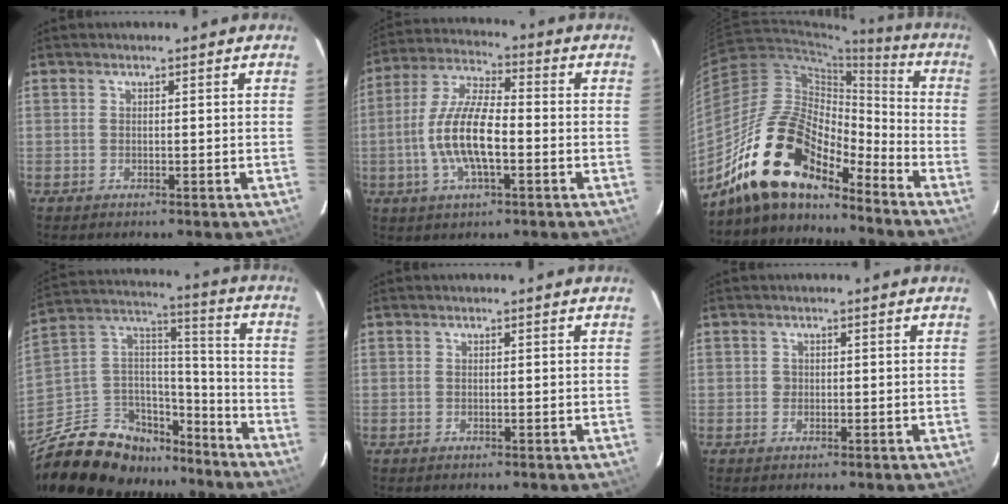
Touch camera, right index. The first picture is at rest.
{"total": 12.6, "force": [-2.8, 4.3, 11.5], "torque": [-0.238, 0.001, -0.054]}
{"total": 18.3, "force": [-14.3, 6.6, 9.3], "torque": [-0.169, 0.007, -0.272]}
{"total": 24.1, "force": [-17.1, 13.4, 10.4], "torque": [-0.239, 0.062, -0.264]}
{"total": 0.0}
{"total": 0.8, "force": [-0.1, 0.8, 0.0], "torque": [0.005, 0.001, -0.001]}